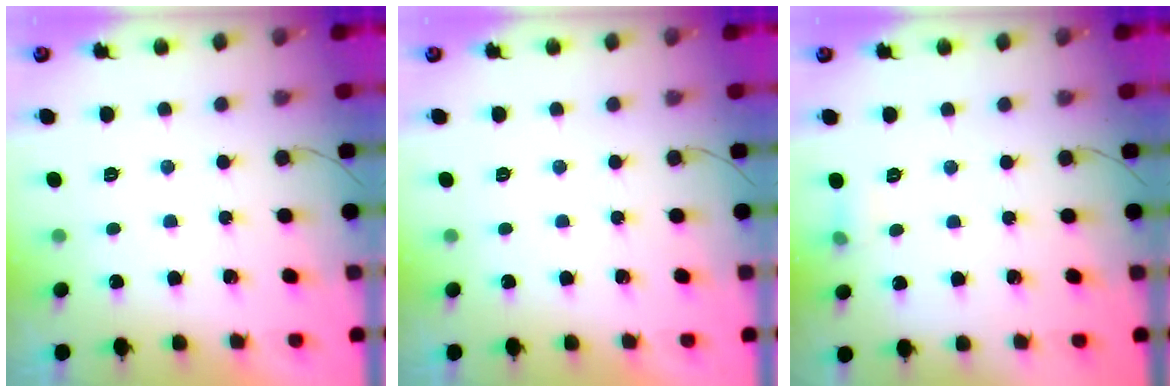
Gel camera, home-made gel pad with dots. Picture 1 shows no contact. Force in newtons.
{"total": 0.0}
{"total": 5.1, "press": 4.8, "slide": 1.6}